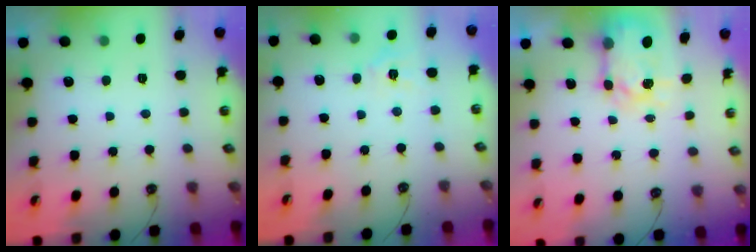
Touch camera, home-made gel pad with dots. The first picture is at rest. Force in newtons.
{"total": 3.4, "press": 3.4, "slide": 0.3}
{"total": 6.8, "press": 6.7, "slide": 0.6}